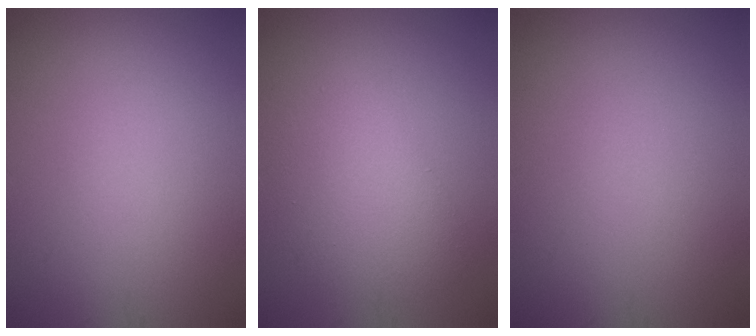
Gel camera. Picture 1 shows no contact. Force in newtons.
{"total": 3.5, "press": 3.5, "slide": 0.2}
{"total": 0.0}